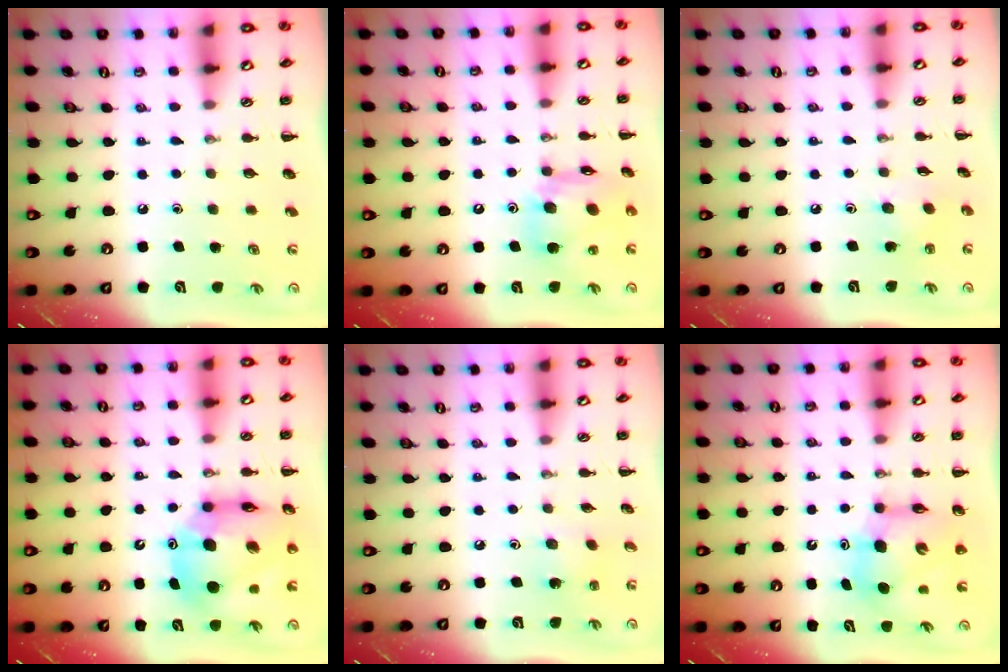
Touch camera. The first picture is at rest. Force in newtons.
{"total": 13.2, "press": 12.7, "slide": 3.6}
{"total": 3.8, "press": 3.7, "slide": 1.0}
{"total": 16.6, "press": 15.8, "slide": 4.9}
{"total": 1.6, "press": 1.5, "slide": 0.6}
{"total": 8.2, "press": 7.9, "slide": 2.5}